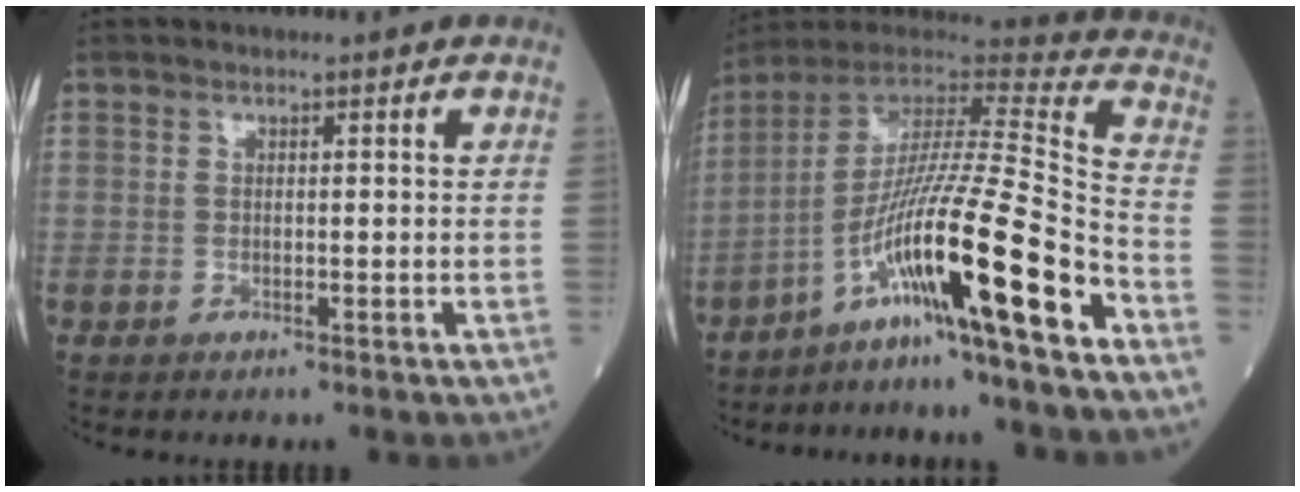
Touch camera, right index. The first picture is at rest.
{"total": 18.3, "force": [-9.8, -1.2, 15.4], "torque": [-0.288, -0.010, -0.179]}